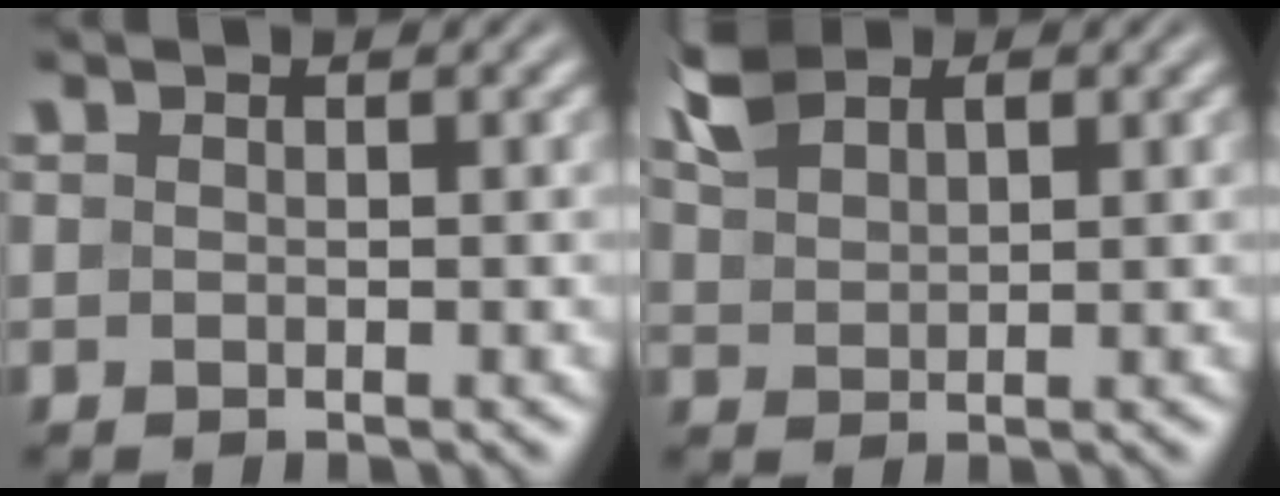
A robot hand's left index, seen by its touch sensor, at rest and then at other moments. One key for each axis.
{"total": 3.4, "fx": 2.3, "fy": 1.8, "fz": 1.7, "tx": -0.044, "ty": 0.006, "tz": 0.049}